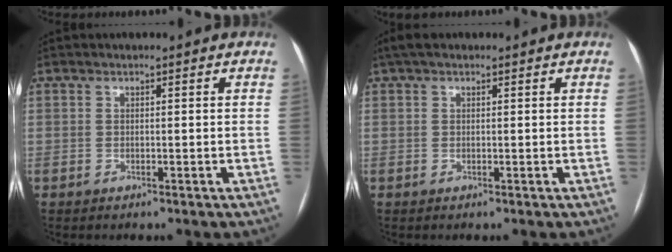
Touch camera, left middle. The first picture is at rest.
{"total": 2.6, "force": [1.8, 1.1, 1.5], "torque": [-0.033, 0.027, 0.032]}